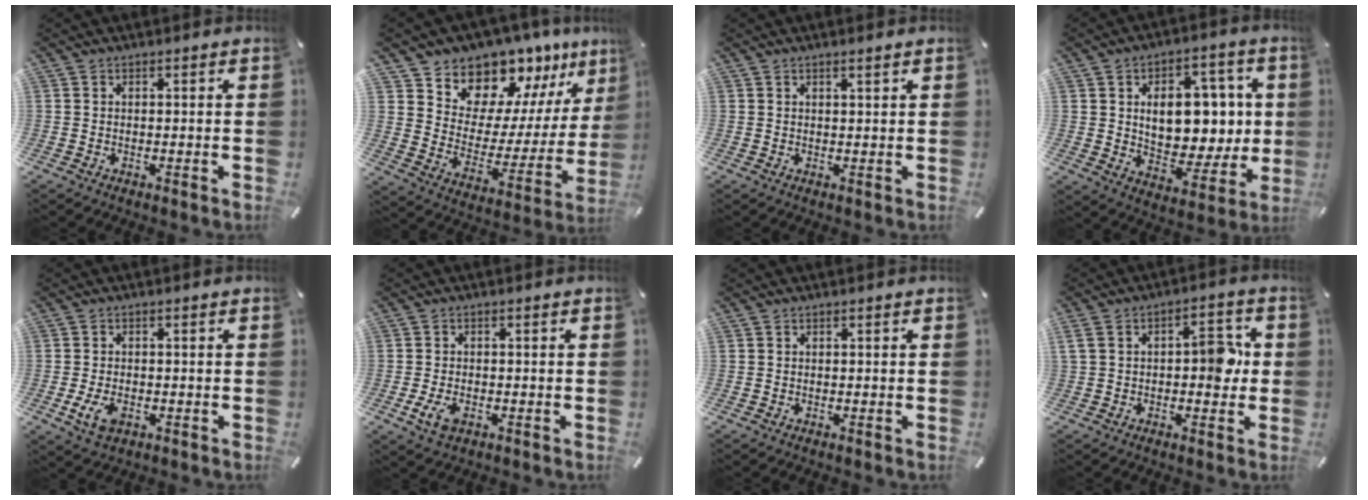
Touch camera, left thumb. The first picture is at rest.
{"total": 12.8, "force": [11.8, 5.1, -0.7], "torque": [-0.001, -0.149, 0.208]}
{"total": 1.2, "force": [1.0, 0.0, 0.7], "torque": [-0.014, -0.002, 0.017]}
{"total": 14.2, "force": [2.6, 10.2, 9.6], "torque": [-0.125, -0.007, 0.052]}
{"total": 4.3, "force": [-1.2, 2.7, 3.1], "torque": [-0.080, -0.005, -0.026]}
{"total": 3.9, "force": [-1.3, 2.3, 2.8], "torque": [-0.074, -0.004, -0.028]}
{"total": 0.0}
{"total": 9.4, "force": [0.7, 5.2, 7.8], "torque": [-0.099, 0.004, 0.008]}